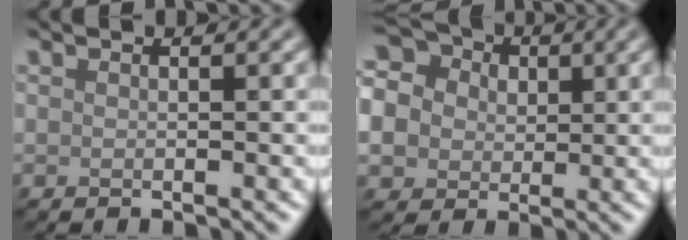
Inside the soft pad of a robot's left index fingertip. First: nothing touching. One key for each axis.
{"total": 13.5, "fx": 3.0, "fy": 11.7, "fz": 6.2, "tx": -0.154, "ty": 0.044, "tz": 0.028}